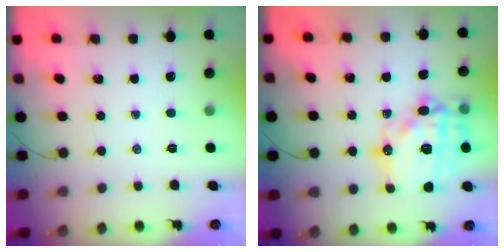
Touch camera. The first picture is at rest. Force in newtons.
{"total": 21.8, "press": 21.5, "slide": 3.4}